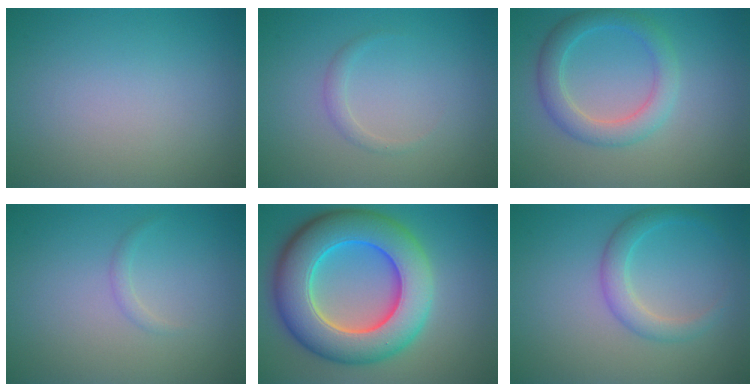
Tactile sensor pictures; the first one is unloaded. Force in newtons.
{"total": 1.0, "press": 1.0, "slide": 0.0}
{"total": 3.5, "press": 3.5, "slide": 0.2}
{"total": 0.7, "press": 0.7, "slide": 0.0}
{"total": 11.5, "press": 11.5, "slide": 0.4}
{"total": 2.5, "press": 2.5, "slide": 0.0}